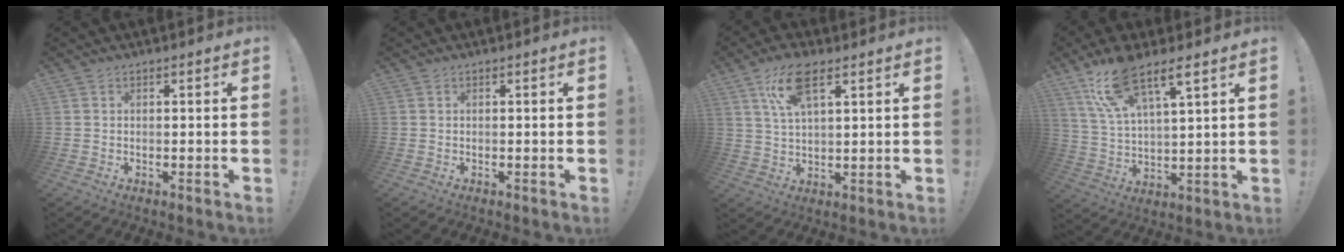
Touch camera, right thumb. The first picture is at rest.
{"total": 0.0}
{"total": 10.7, "force": [5.5, 4.1, 8.2], "torque": [-0.149, -0.006, 0.102]}
{"total": 13.0, "force": [9.1, 3.7, 8.5], "torque": [-0.159, -0.039, 0.162]}